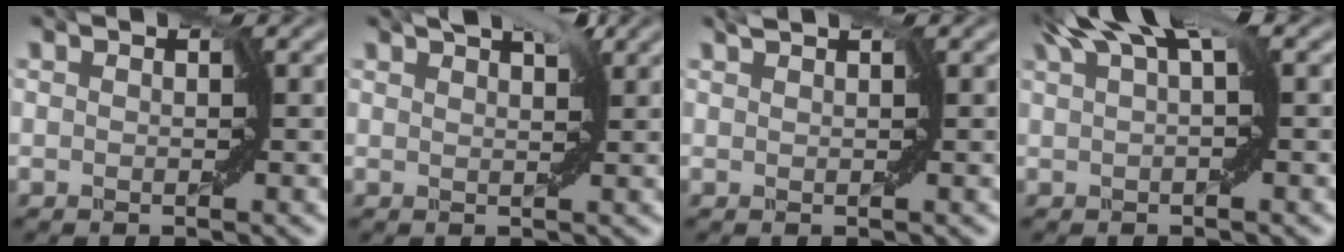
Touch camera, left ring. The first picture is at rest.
{"total": 2.3, "force": [1.7, 0.5, 1.4], "torque": [-0.020, 0.010, 0.011]}
{"total": 0.6, "force": [0.6, -0.1, 0.2], "torque": [-0.004, 0.003, 0.008]}
{"total": 4.3, "force": [2.2, 0.7, 3.7], "torque": [-0.057, 0.013, 0.031]}